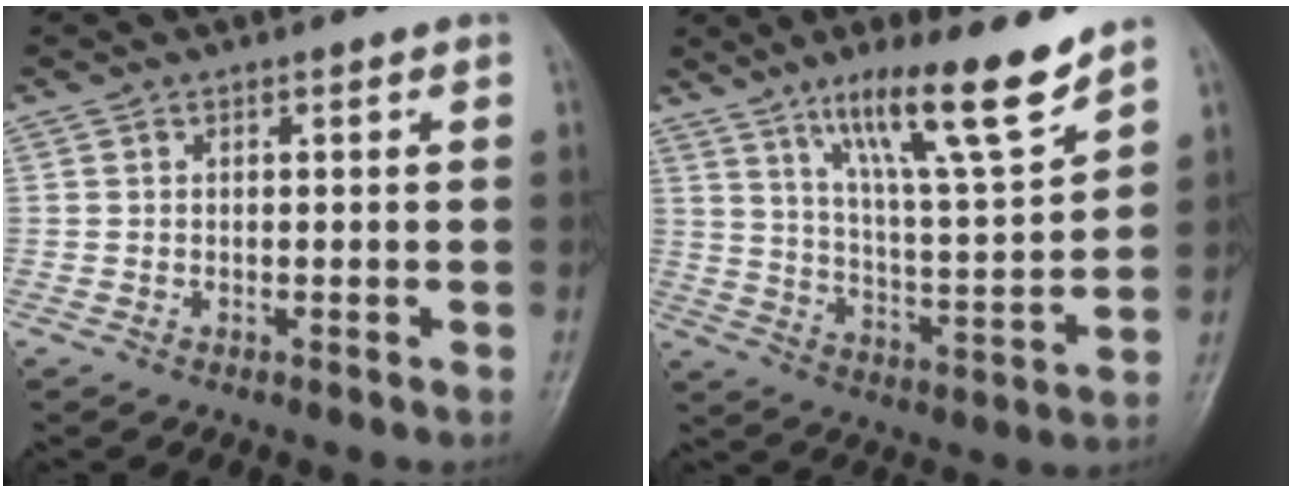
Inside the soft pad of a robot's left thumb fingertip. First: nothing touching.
{"total": 15.7, "force": [10.9, 1.6, 11.2], "torque": [-0.177, -0.065, 0.189]}